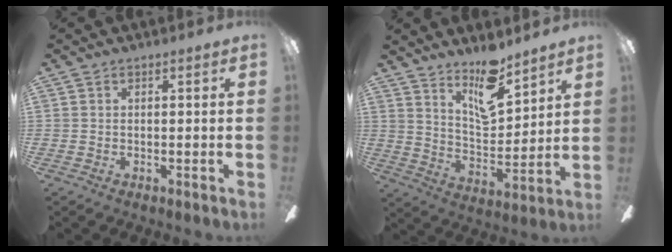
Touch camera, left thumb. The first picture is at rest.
{"total": 12.8, "force": [10.0, 4.3, 6.7], "torque": [-0.103, -0.066, 0.175]}